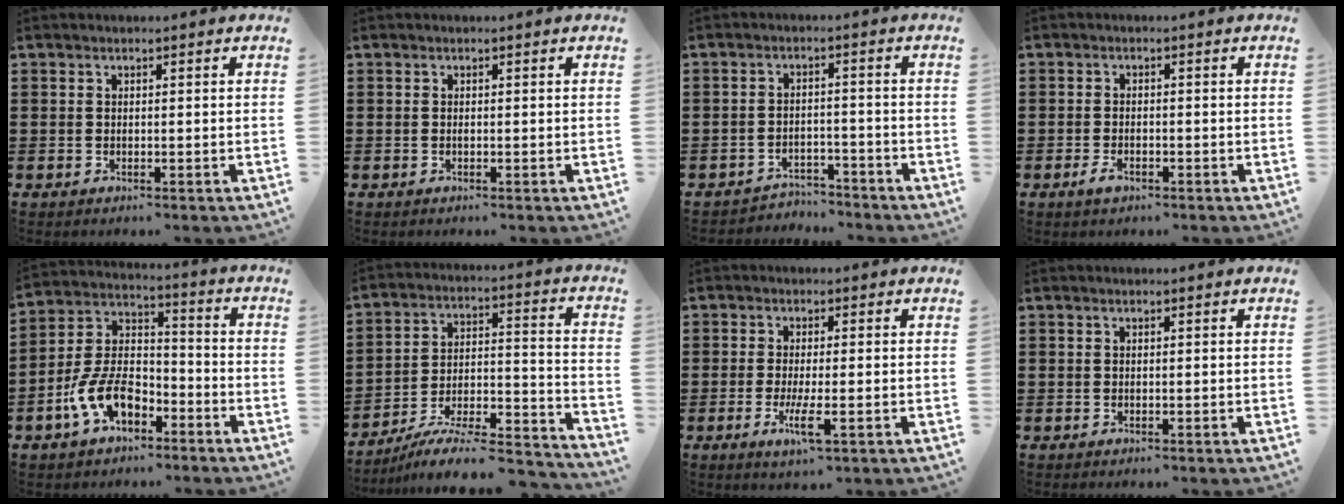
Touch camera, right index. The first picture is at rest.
{"total": 0.0}
{"total": 3.1, "force": [-3.1, 0.5, 0.0], "torque": [-0.005, 0.004, -0.065]}
{"total": 1.7, "force": [-1.0, 0.7, 1.3], "torque": [-0.033, -0.008, -0.020]}
{"total": 9.8, "force": [-5.4, 5.3, 6.2], "torque": [-0.153, 0.006, -0.107]}
{"total": 7.3, "force": [-6.3, 1.4, 3.4], "torque": [-0.056, 0.004, -0.127]}
{"total": 4.6, "force": [-1.8, 0.7, 4.3], "torque": [-0.091, -0.016, -0.035]}
{"total": 0.0}